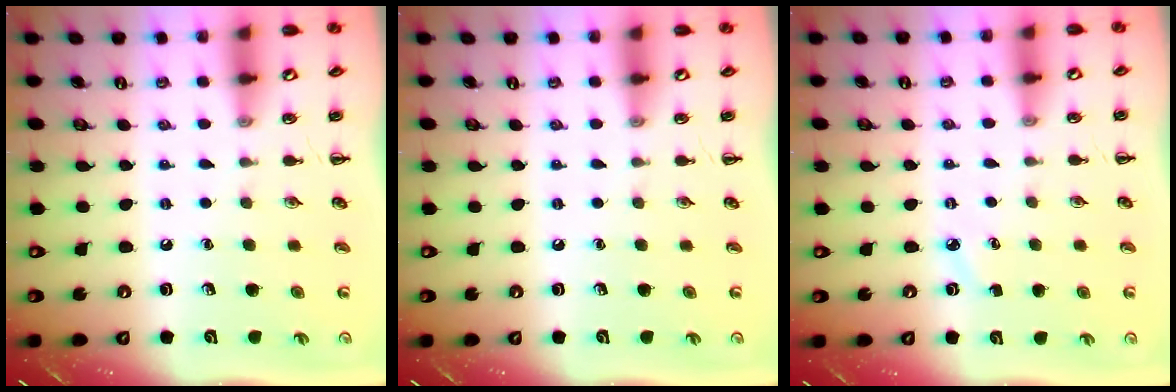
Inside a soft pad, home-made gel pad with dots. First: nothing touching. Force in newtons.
{"total": 0.0}
{"total": 2.0, "press": 1.9, "slide": 0.7}